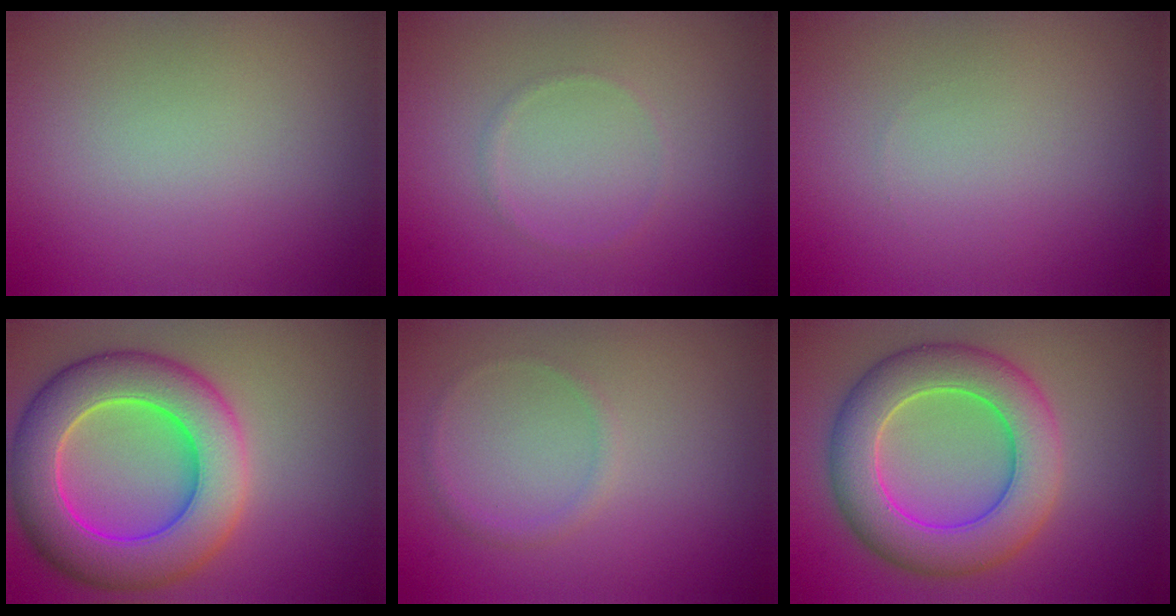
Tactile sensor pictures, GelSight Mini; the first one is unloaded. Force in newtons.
{"total": 0.6, "press": 0.6, "slide": 0.1}
{"total": 0.0}
{"total": 10.1, "press": 10.1, "slide": 0.3}
{"total": 0.9, "press": 0.9, "slide": 0.1}
{"total": 8.3, "press": 8.3, "slide": 0.2}